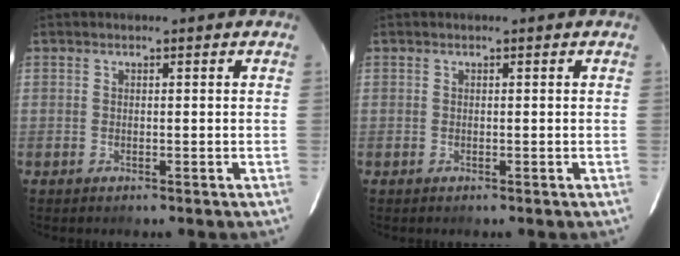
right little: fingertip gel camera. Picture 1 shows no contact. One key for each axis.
{"total": 0.0}